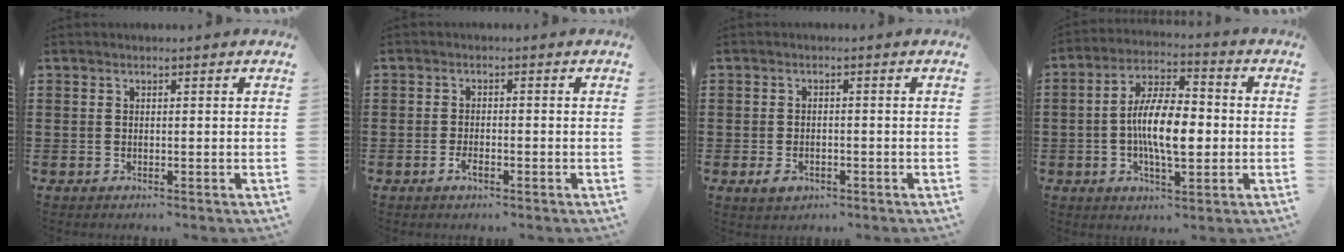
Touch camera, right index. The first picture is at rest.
{"total": 1.9, "force": [-1.1, 0.7, 1.4], "torque": [-0.027, -0.001, -0.020]}
{"total": 1.7, "force": [-1.0, 1.0, 1.0], "torque": [-0.020, 0.000, -0.019]}
{"total": 10.2, "force": [-1.2, 4.3, 9.2], "torque": [-0.182, -0.002, -0.026]}